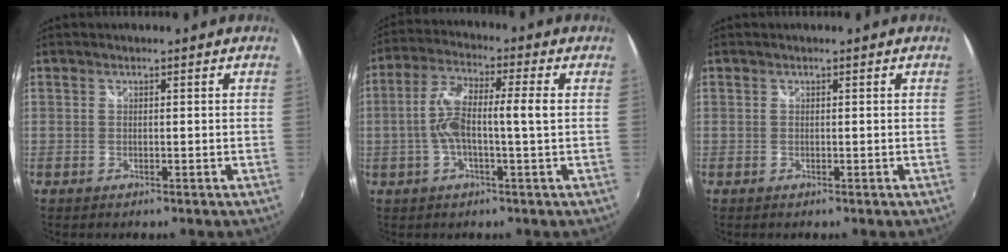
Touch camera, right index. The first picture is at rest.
{"total": 9.7, "force": [-0.5, 1.6, 9.5], "torque": [-0.189, 0.009, -0.010]}
{"total": 0.0}